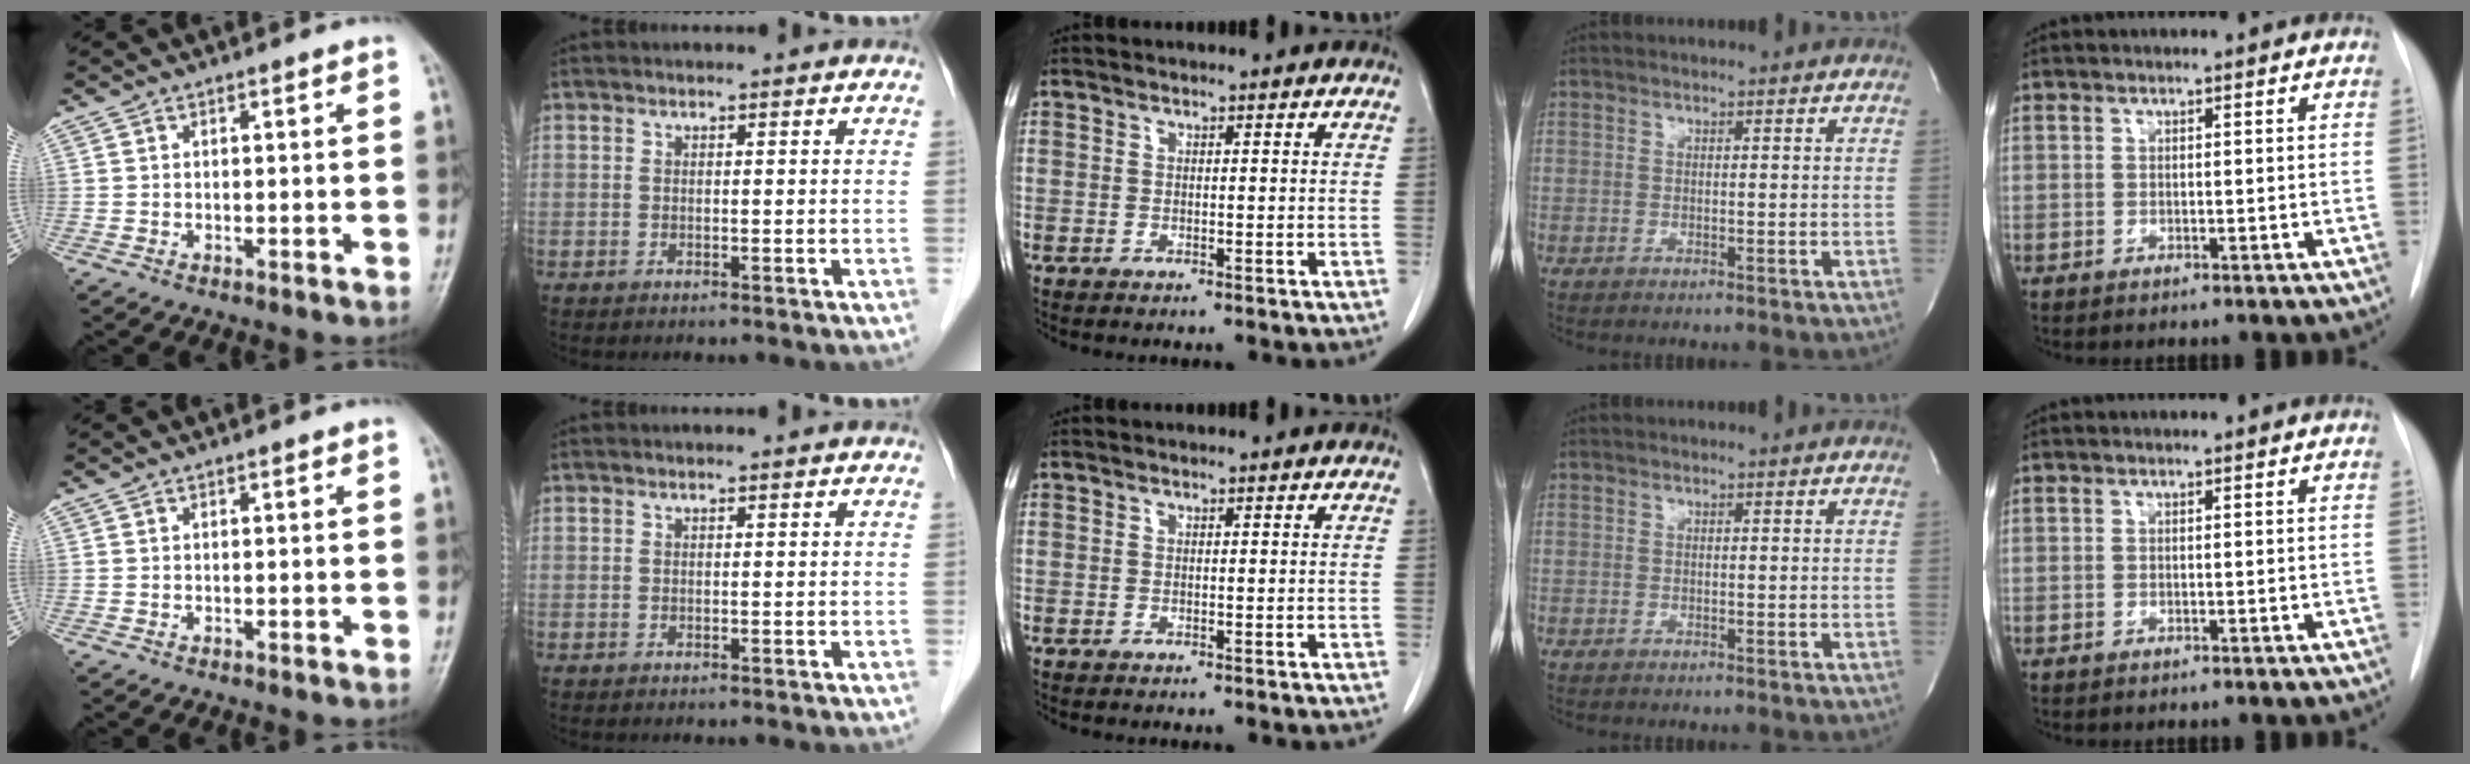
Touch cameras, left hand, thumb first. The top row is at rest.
{}